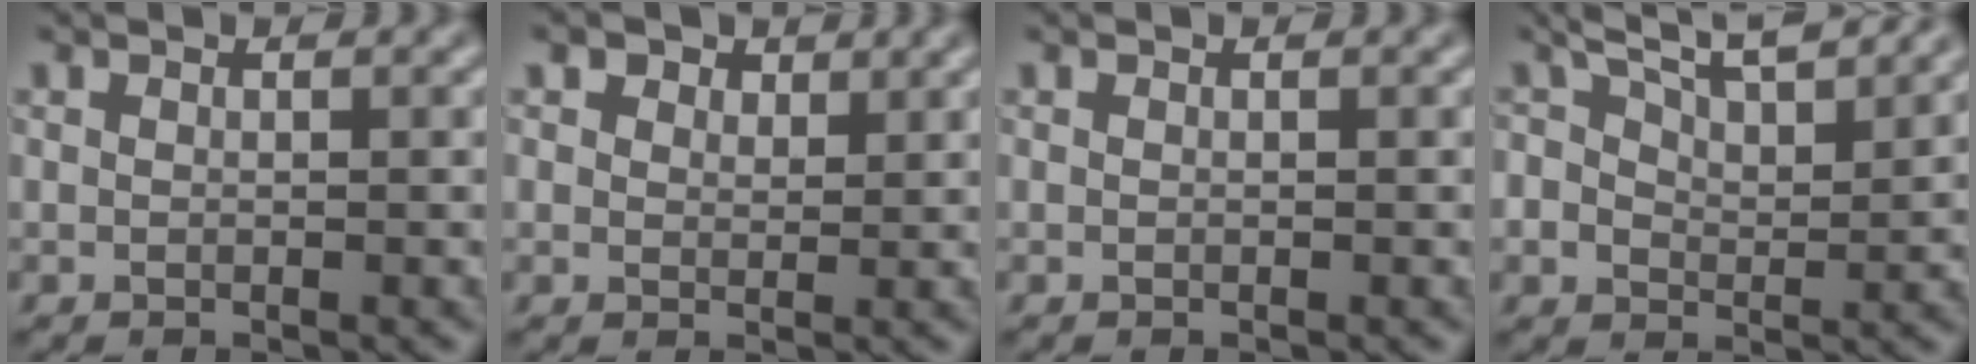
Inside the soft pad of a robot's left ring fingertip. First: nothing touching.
{"total": 3.4, "force": [2.3, 2.0, 1.5], "torque": [-0.041, 0.024, 0.020]}
{"total": 0.0}
{"total": 7.4, "force": [5.6, 2.5, 4.1], "torque": [-0.074, 0.027, 0.059]}